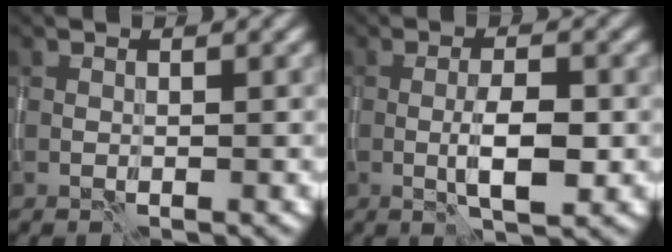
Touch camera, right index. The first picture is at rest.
{"total": 3.6, "force": [-0.8, 0.9, 3.4], "torque": [-0.065, -0.003, -0.013]}